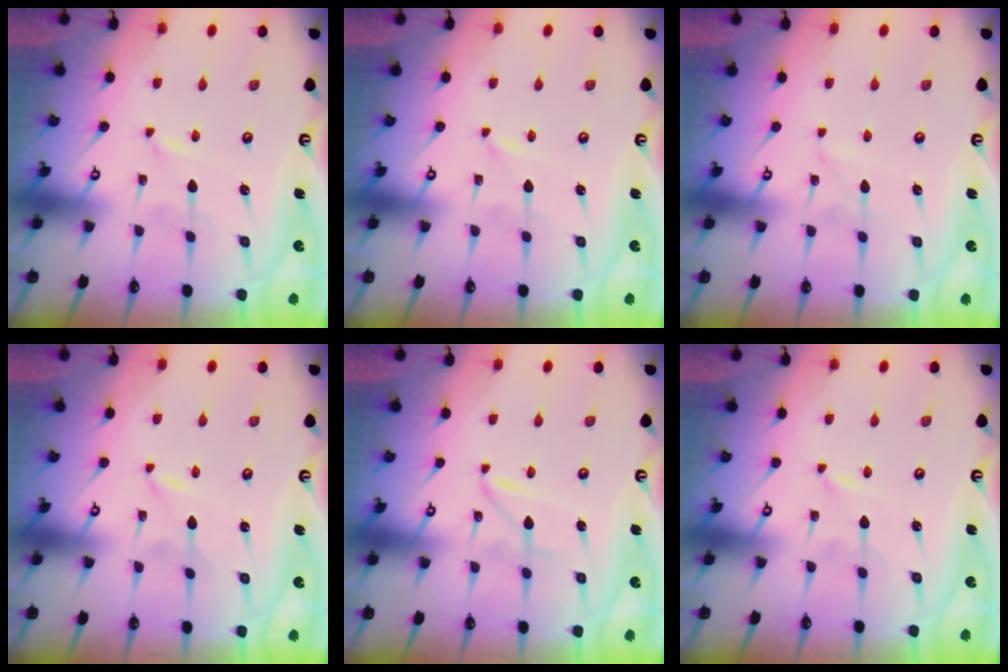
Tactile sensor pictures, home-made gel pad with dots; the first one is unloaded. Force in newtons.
{"total": 0.0}
{"total": 1.2, "press": 1.2, "slide": 0.1}
{"total": 0.0}
{"total": 1.4, "press": 1.4, "slide": 0.2}
{"total": 0.0}